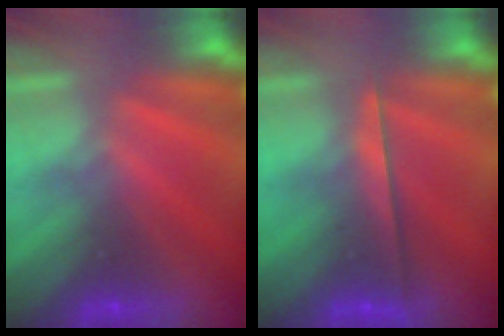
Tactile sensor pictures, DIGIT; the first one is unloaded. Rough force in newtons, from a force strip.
{"total": 2.4}